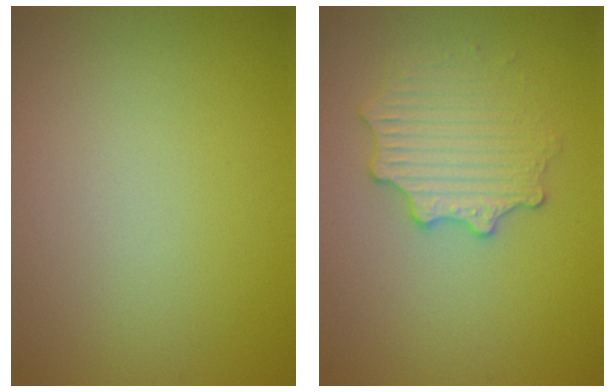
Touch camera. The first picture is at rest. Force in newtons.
{"total": 2.9, "press": 2.8, "slide": 0.9}